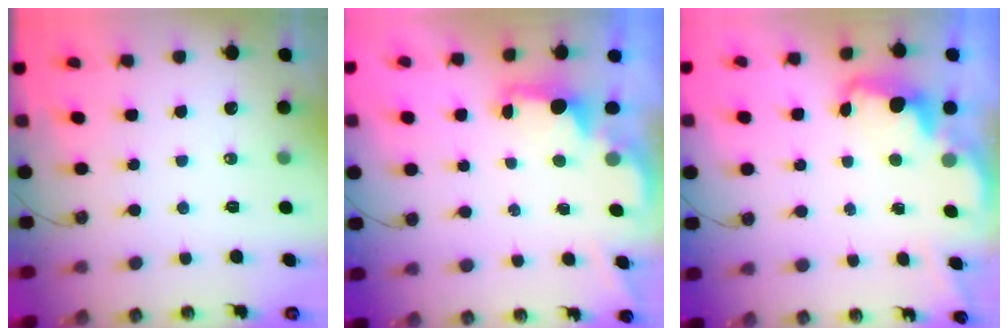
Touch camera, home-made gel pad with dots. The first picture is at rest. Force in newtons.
{"total": 1.7, "press": 1.6, "slide": 0.6}
{"total": 2.5, "press": 2.5, "slide": 0.5}